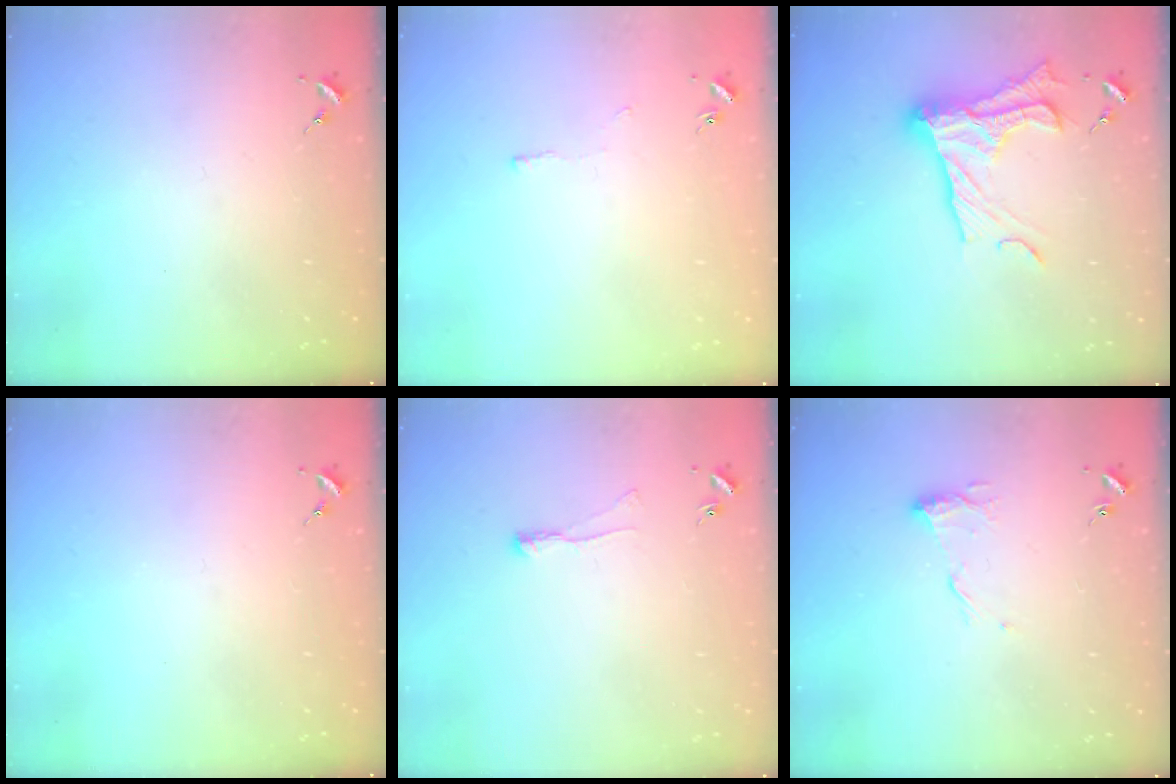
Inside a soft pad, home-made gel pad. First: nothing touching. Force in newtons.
{"total": 2.3, "press": 2.3, "slide": 0.4}
{"total": 18.4, "press": 18.3, "slide": 1.2}
{"total": 0.0}
{"total": 4.5, "press": 4.4, "slide": 0.8}
{"total": 7.9, "press": 7.9, "slide": 0.3}